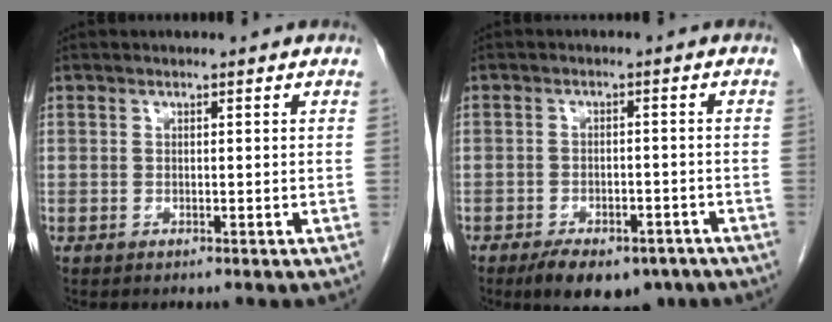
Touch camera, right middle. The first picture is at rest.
{"total": 10.8, "force": [-7.8, 4.9, 5.6], "torque": [-0.075, 0.001, -0.112]}